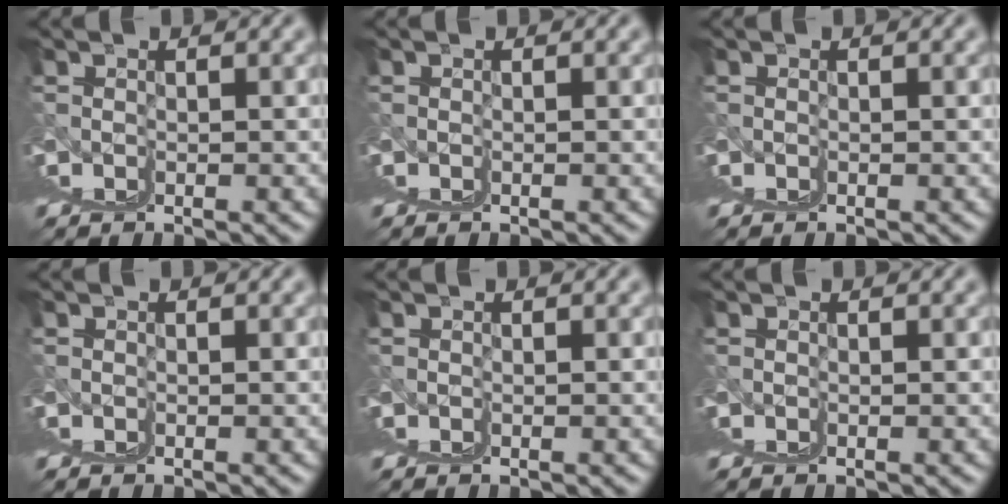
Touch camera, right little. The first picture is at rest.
{"total": 0.0}
{"total": 0.0}
{"total": 0.0}
{"total": 0.0}
{"total": 0.0}